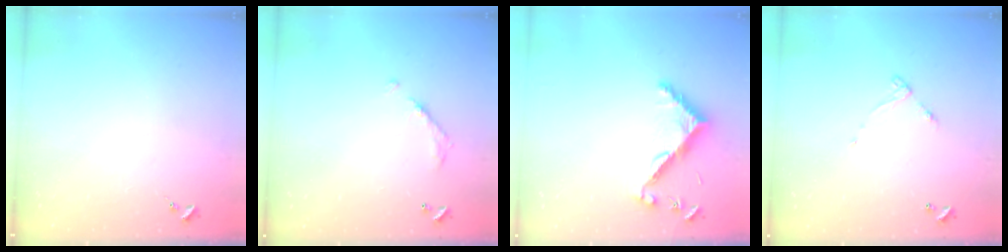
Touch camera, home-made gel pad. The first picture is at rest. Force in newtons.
{"total": 7.9, "press": 7.9, "slide": 0.3}
{"total": 8.0, "press": 7.9, "slide": 0.4}
{"total": 4.2, "press": 4.2, "slide": 0.2}